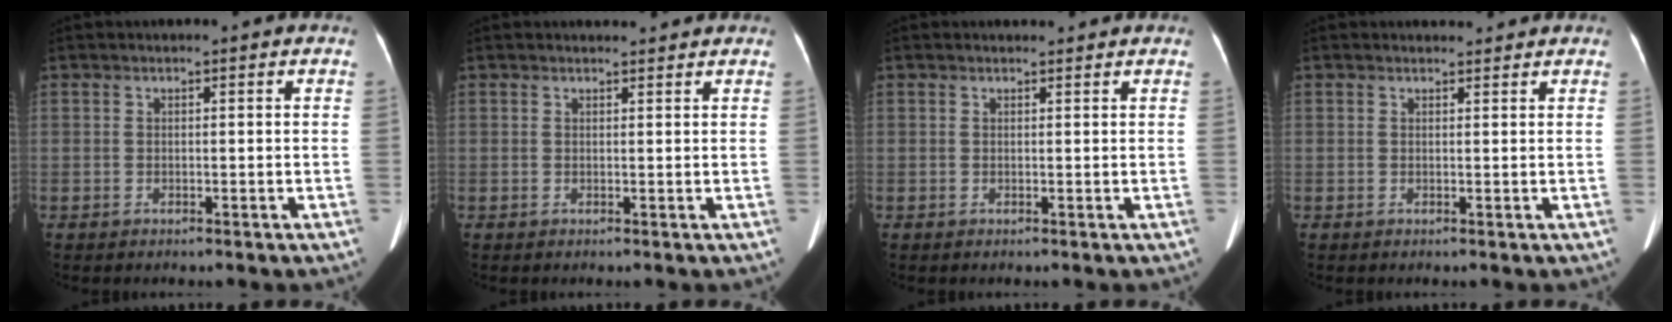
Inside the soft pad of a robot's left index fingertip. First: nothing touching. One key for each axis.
{"total": 2.2, "fx": 2.2, "fy": 0.4, "fz": 0.3, "tx": -0.010, "ty": 0.009, "tz": 0.029}
{"total": 1.2, "fx": 1.2, "fy": 0.3, "fz": 0.1, "tx": -0.010, "ty": 0.006, "tz": 0.019}
{"total": 1.6, "fx": 1.6, "fy": 0.4, "fz": 0.0, "tx": -0.006, "ty": 0.004, "tz": 0.024}